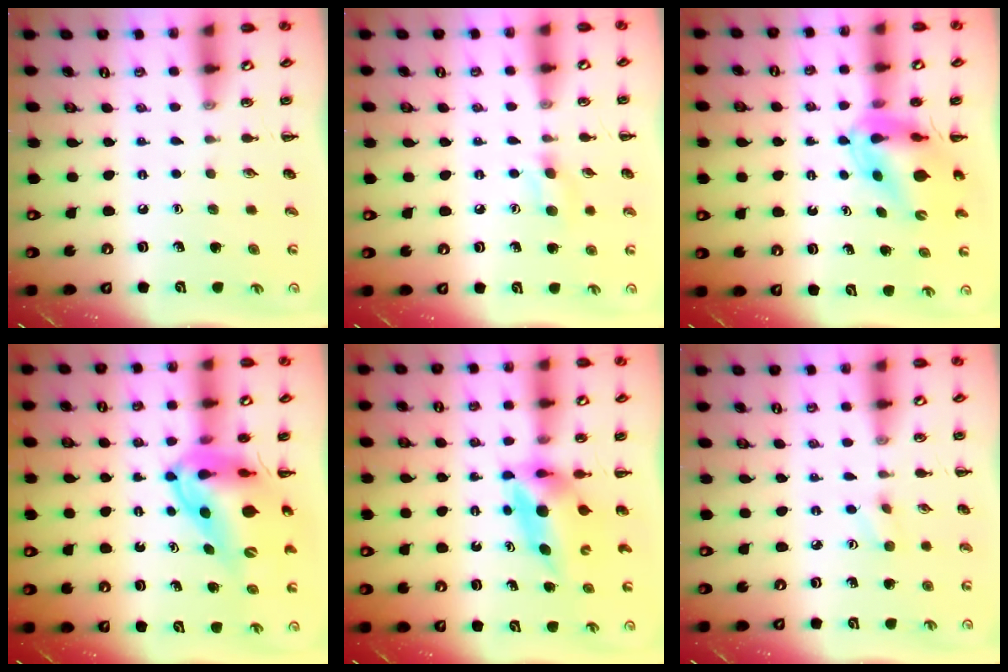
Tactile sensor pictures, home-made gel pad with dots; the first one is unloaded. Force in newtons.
{"total": 5.8, "press": 5.6, "slide": 1.7}
{"total": 10.7, "press": 10.1, "slide": 3.4}
{"total": 14.0, "press": 13.4, "slide": 4.0}
{"total": 6.5, "press": 6.4, "slide": 1.3}
{"total": 2.8, "press": 2.7, "slide": 0.9}